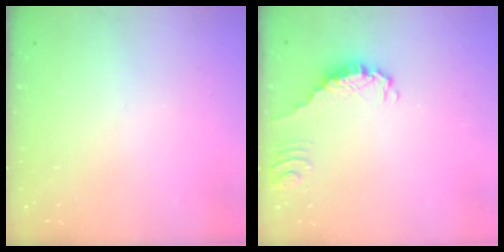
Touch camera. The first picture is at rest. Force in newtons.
{"total": 0.6, "press": 0.6, "slide": 0.2}